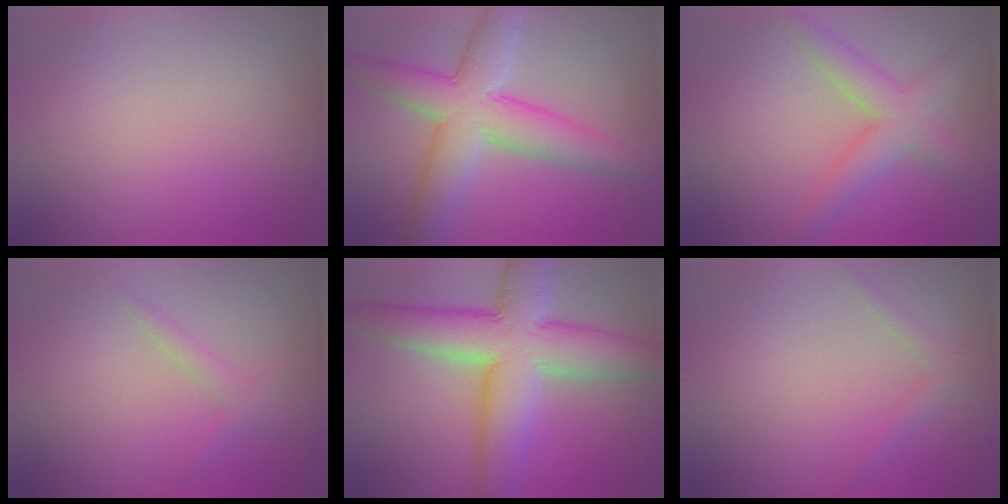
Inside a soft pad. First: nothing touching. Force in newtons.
{"total": 7.7, "press": 7.7, "slide": 0.1}
{"total": 4.0, "press": 4.0, "slide": 0.2}
{"total": 1.3, "press": 1.3, "slide": 0.1}
{"total": 10.8, "press": 10.8, "slide": 0.7}
{"total": 1.2, "press": 1.2, "slide": 0.1}